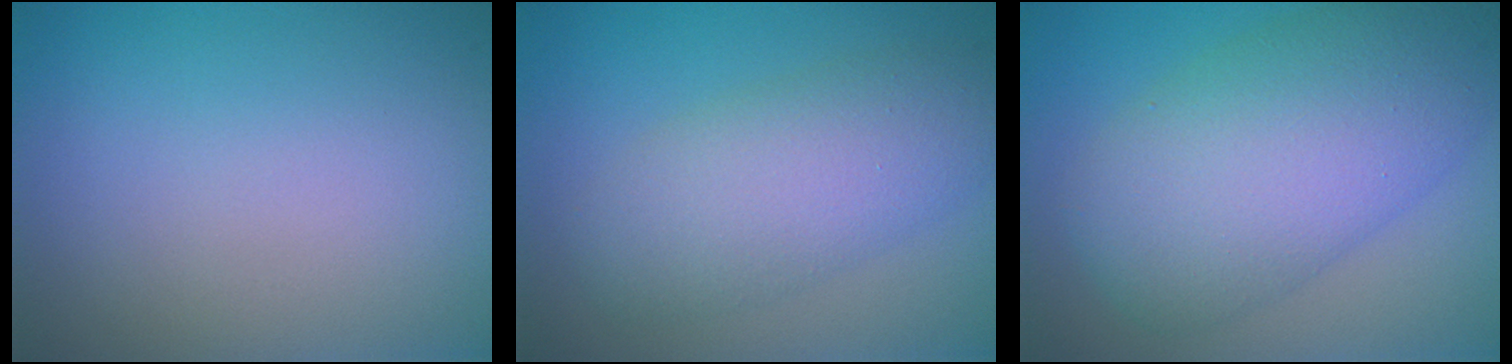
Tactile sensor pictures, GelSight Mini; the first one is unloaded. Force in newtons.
{"total": 5.6, "press": 5.6, "slide": 0.1}
{"total": 9.5, "press": 9.4, "slide": 0.3}